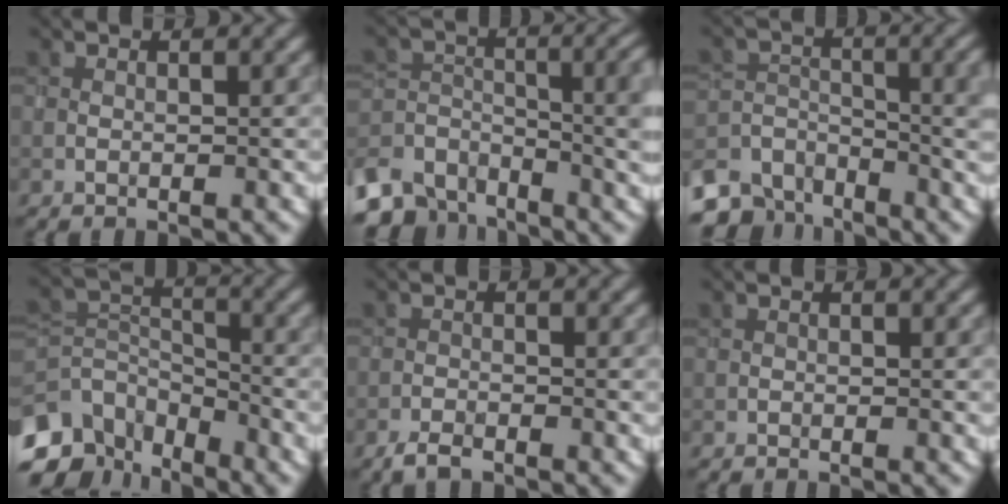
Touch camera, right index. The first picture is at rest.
{"total": 9.3, "force": [-5.9, 5.4, 4.7], "torque": [-0.079, -0.016, -0.102]}
{"total": 7.5, "force": [-5.1, 4.0, 3.7], "torque": [-0.066, -0.017, -0.100]}
{"total": 6.8, "force": [-4.3, 4.2, 3.2], "torque": [-0.063, -0.006, -0.089]}
{"total": 1.2, "force": [-1.2, 0.2, 0.3], "torque": [-0.010, -0.003, -0.027]}
{"total": 0.0}